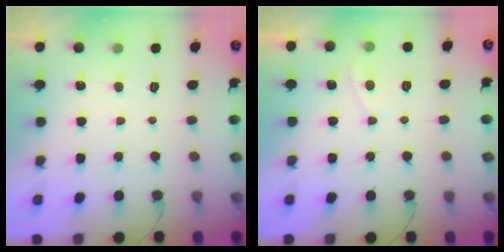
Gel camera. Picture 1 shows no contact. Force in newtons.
{"total": 3.7, "press": 3.7, "slide": 0.5}